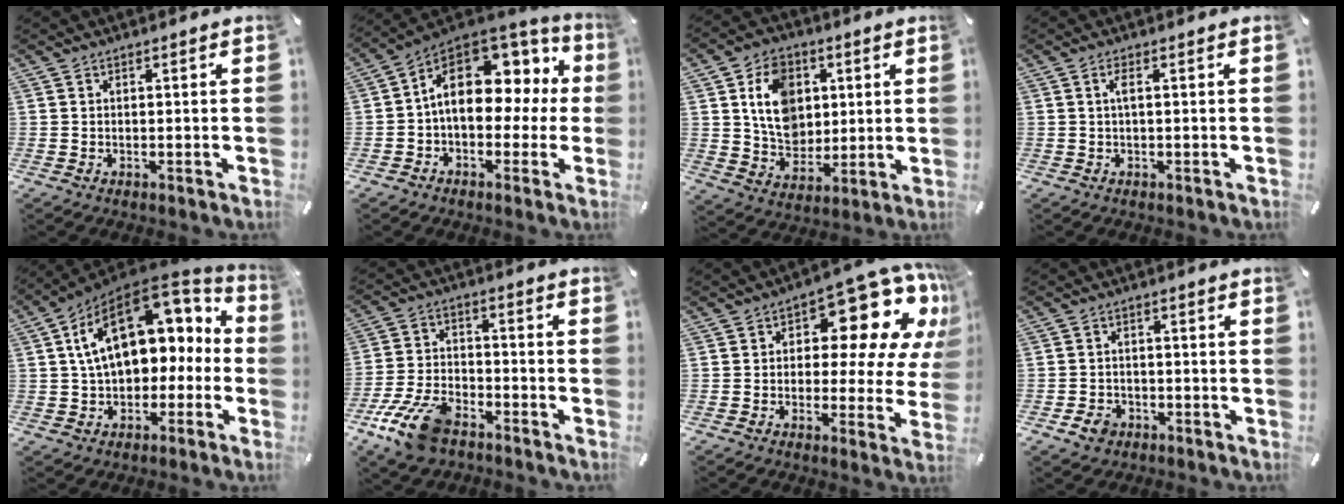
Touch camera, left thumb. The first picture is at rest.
{"total": 15.0, "force": [3.9, 10.2, 10.3], "torque": [-0.153, -0.015, 0.073]}
{"total": 11.9, "force": [3.0, 9.9, 5.9], "torque": [-0.097, 0.012, 0.061]}
{"total": 2.0, "force": [0.1, 0.3, 2.0], "torque": [-0.038, 0.000, 0.001]}
{"total": 19.3, "force": [6.2, 12.4, 13.3], "torque": [-0.241, -0.022, 0.111]}
{"total": 12.4, "force": [-8.0, 6.3, 7.1], "torque": [-0.139, 0.044, -0.148]}
{"total": 15.8, "force": [8.6, 7.8, 10.8], "torque": [-0.133, -0.074, 0.141]}
{"total": 4.1, "force": [-2.0, 3.2, 1.6], "torque": [-0.038, 0.005, -0.040]}